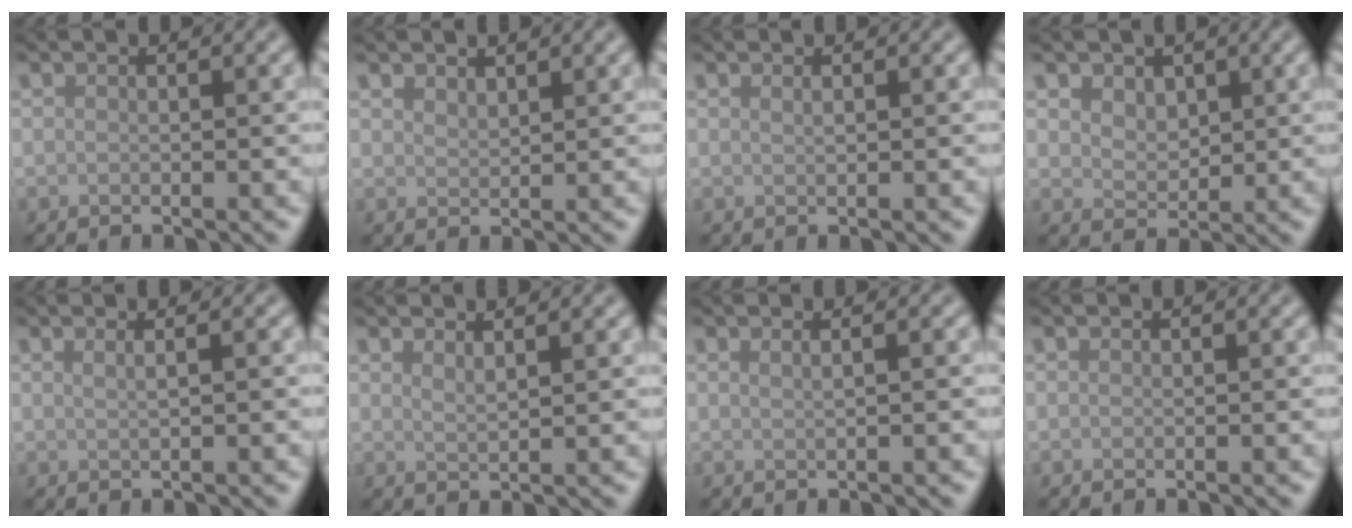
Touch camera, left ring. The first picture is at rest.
{"total": 1.4, "force": [1.3, 0.4, 0.3], "torque": [-0.008, 0.001, 0.026]}
{"total": 0.5, "force": [0.3, 0.2, 0.4], "torque": [-0.004, 0.000, 0.006]}
{"total": 2.7, "force": [1.5, 1.8, 1.2], "torque": [-0.028, -0.008, 0.026]}
{"total": 1.9, "force": [0.8, 0.9, 1.4], "torque": [-0.005, -0.003, -0.006]}
{"total": 1.5, "force": [1.2, 0.4, 0.8], "torque": [-0.008, 0.001, 0.019]}
{"total": 1.7, "force": [0.8, 0.9, 1.3], "torque": [-0.004, -0.003, -0.006]}
{"total": 0.0}